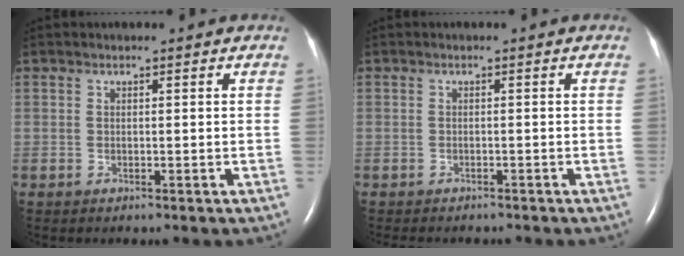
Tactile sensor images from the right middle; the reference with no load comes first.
{"total": 5.6, "force": [-4.9, 1.7, 2.2], "torque": [-0.028, -0.005, -0.059]}